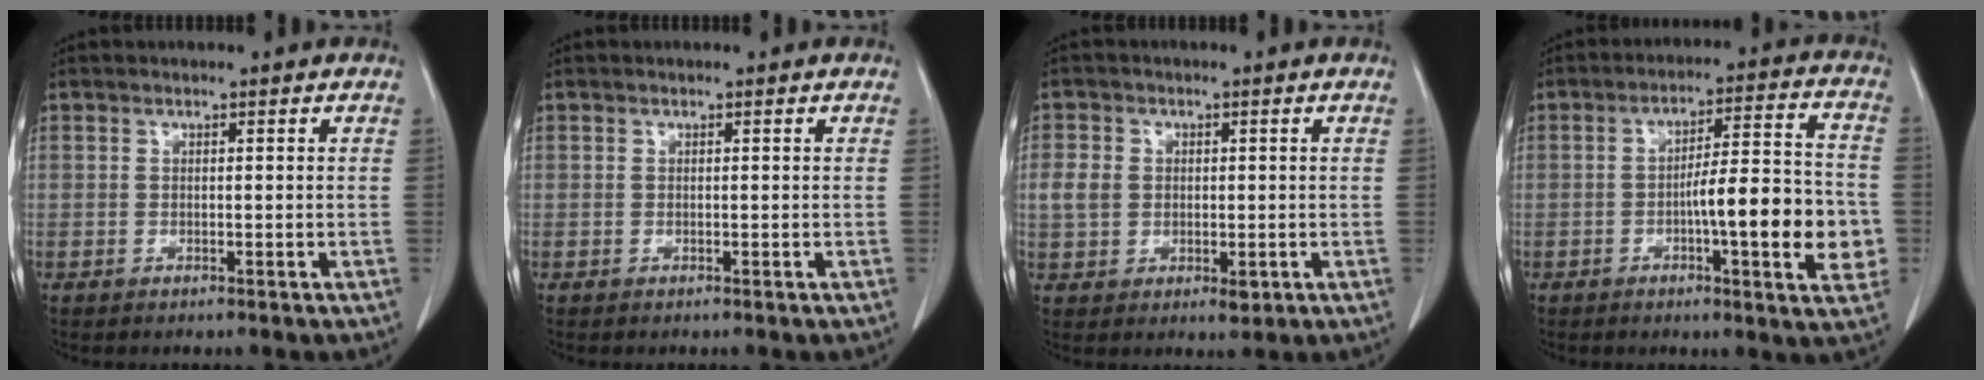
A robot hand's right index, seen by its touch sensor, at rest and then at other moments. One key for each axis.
{"total": 0.0}
{"total": 5.6, "fx": -0.3, "fy": 4.3, "fz": 3.6, "tx": -0.063, "ty": 0.004, "tz": 0.003}
{"total": 13.6, "fx": -3.1, "fy": 2.0, "fz": 13.1, "tx": -0.185, "ty": 0.013, "tz": -0.044}